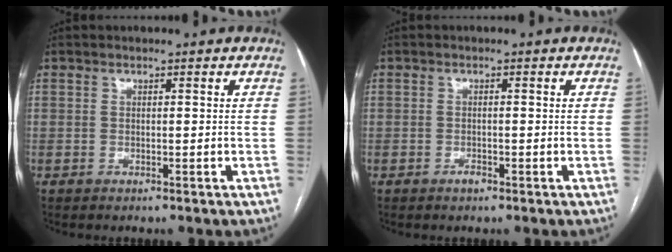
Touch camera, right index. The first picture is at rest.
{"total": 1.0, "force": [-0.7, 0.5, 0.6], "torque": [-0.006, 0.002, -0.010]}